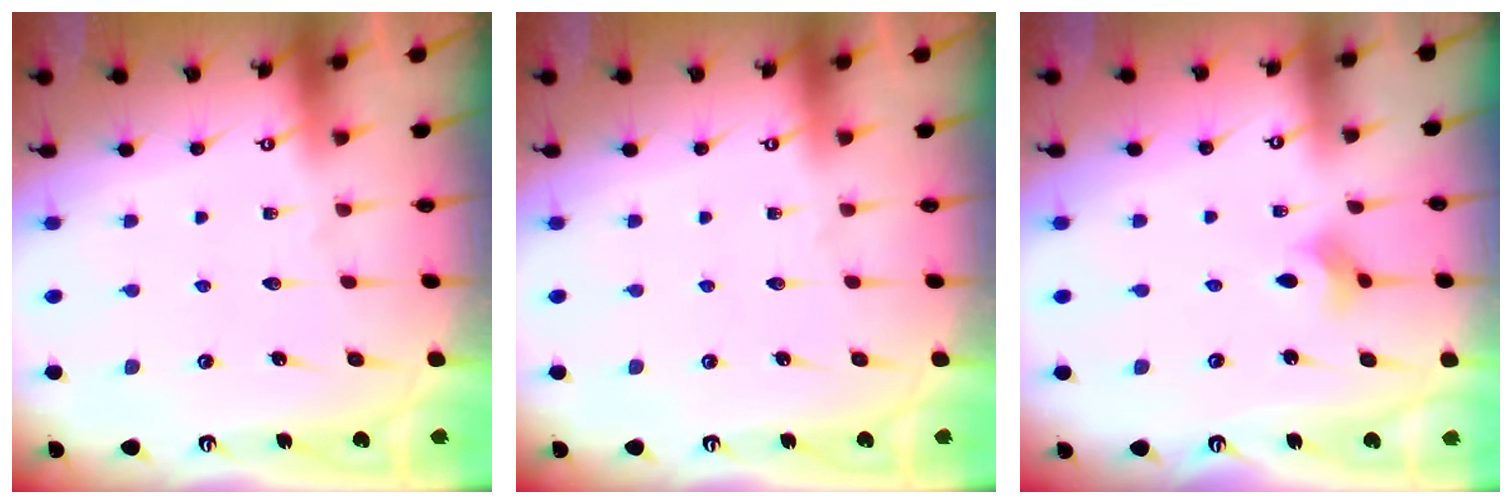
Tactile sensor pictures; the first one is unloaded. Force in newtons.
{"total": 0.0}
{"total": 2.6, "press": 2.6, "slide": 0.5}